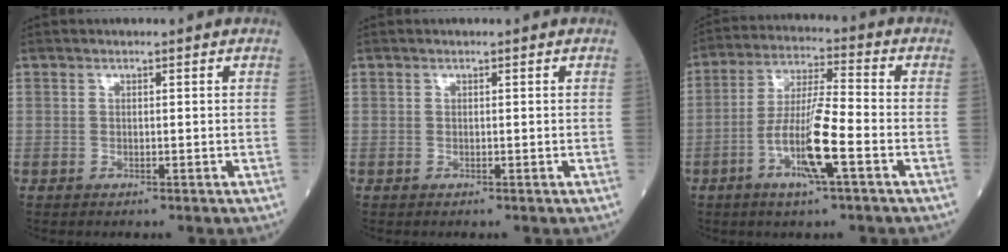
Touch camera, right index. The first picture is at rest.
{"total": 0.0}
{"total": 10.4, "force": [-4.0, 0.4, 9.6], "torque": [-0.190, -0.004, -0.077]}